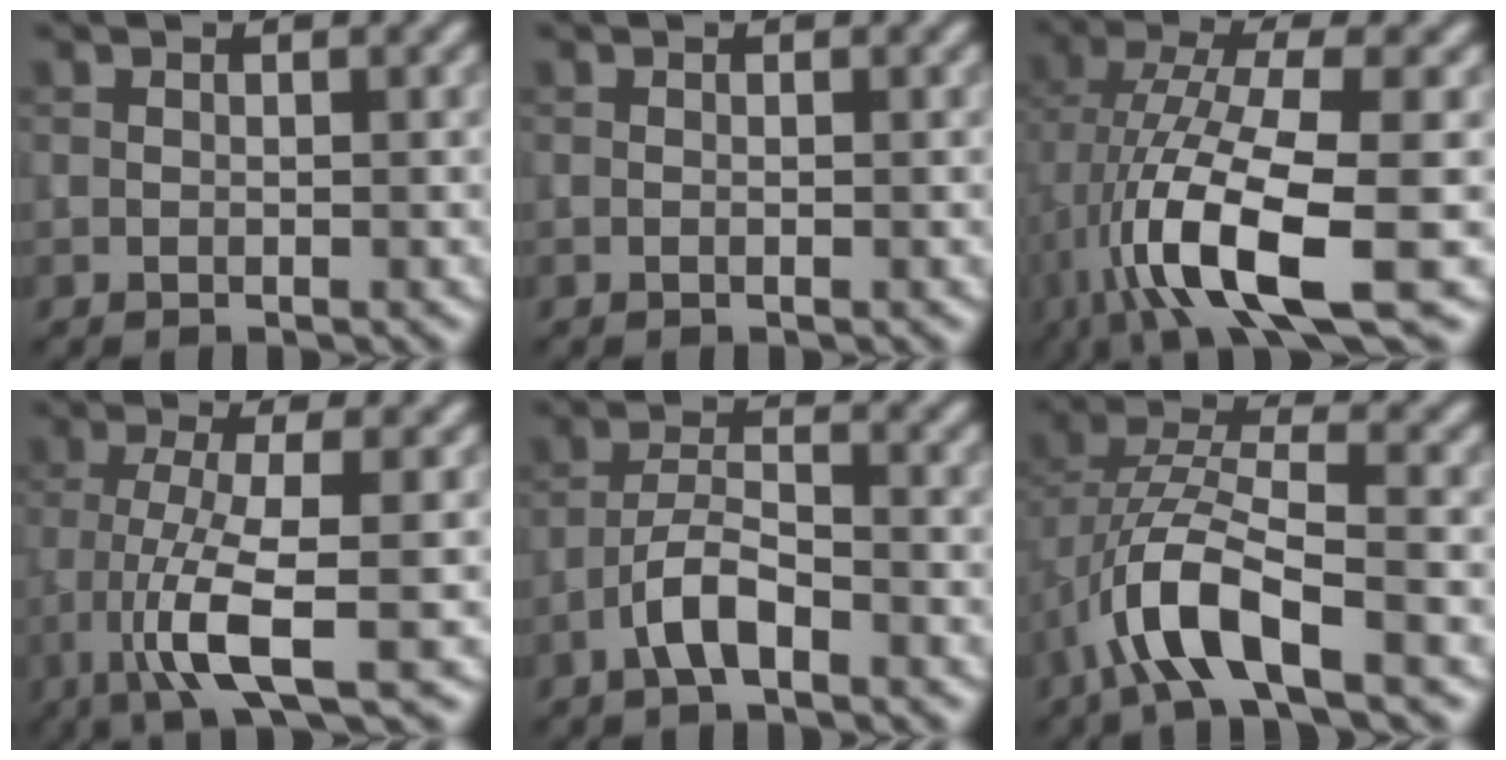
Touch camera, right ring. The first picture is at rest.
{"total": 0.0}
{"total": 11.0, "force": [-2.7, 3.3, 10.2], "torque": [-0.193, -0.002, -0.047]}
{"total": 6.4, "force": [-2.2, 1.2, 5.9], "torque": [-0.111, -0.006, -0.048]}
{"total": 3.5, "force": [-2.2, 1.0, 2.6], "torque": [-0.055, 0.010, -0.049]}
{"total": 7.2, "force": [-3.2, 2.6, 5.9], "torque": [-0.121, 0.003, -0.067]}